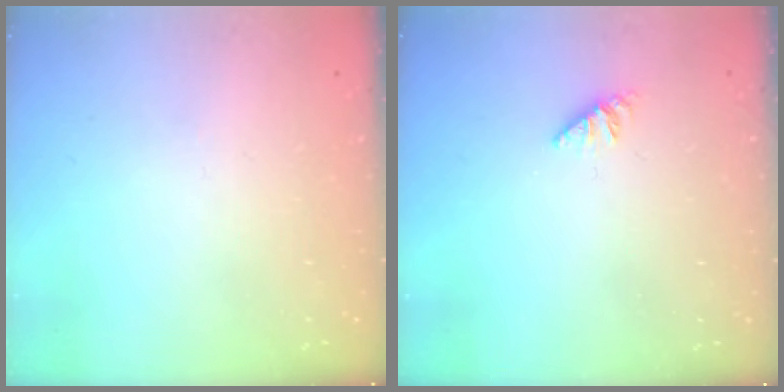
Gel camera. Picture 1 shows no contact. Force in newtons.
{"total": 0.6, "press": 0.6, "slide": 0.2}